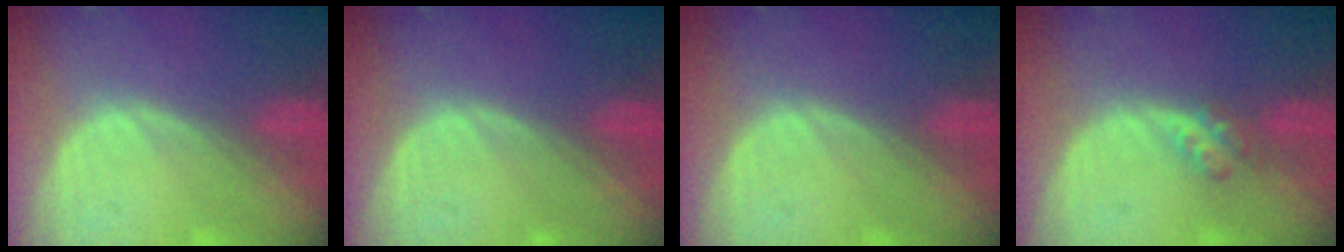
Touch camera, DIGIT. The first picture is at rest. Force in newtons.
{"total": 0.0}
{"total": 0.0}
{"total": 2.7, "press": 2.3, "slide": 1.3}